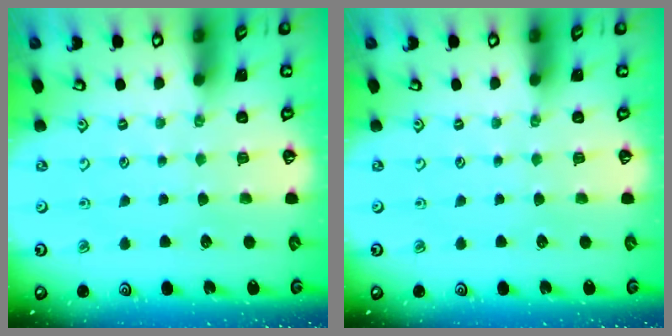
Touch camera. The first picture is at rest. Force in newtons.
{"total": 0.0}